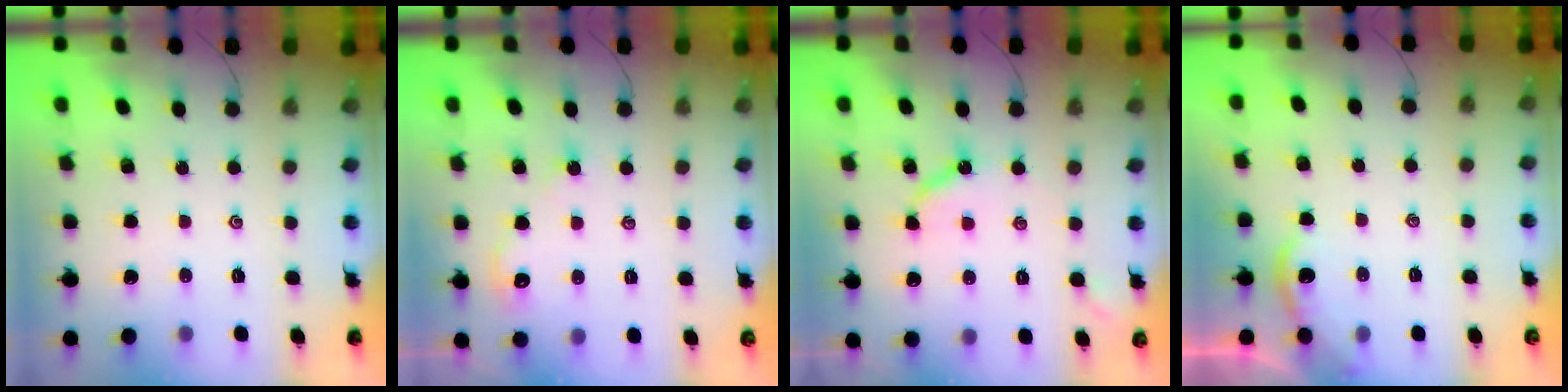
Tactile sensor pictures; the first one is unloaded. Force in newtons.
{"total": 2.5, "press": 2.5, "slide": 0.4}
{"total": 7.3, "press": 7.3, "slide": 0.7}
{"total": 2.3, "press": 2.3, "slide": 0.2}